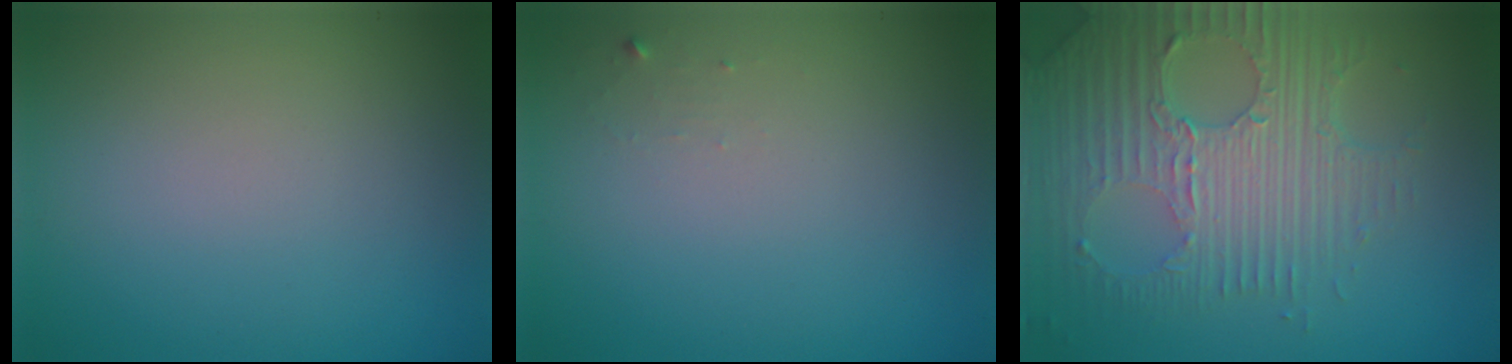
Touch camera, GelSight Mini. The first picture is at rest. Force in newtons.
{"total": 0.6, "press": 0.6, "slide": 0.1}
{"total": 7.6, "press": 5.2, "slide": 5.6}